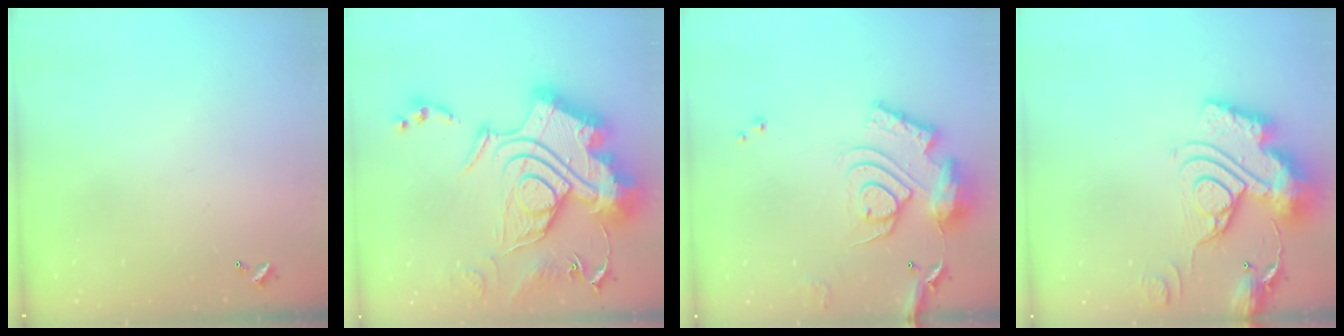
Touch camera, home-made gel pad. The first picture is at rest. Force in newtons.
{"total": 1.1, "press": 1.1, "slide": 0.0}
{"total": 15.8, "press": 15.8, "slide": 1.0}
{"total": 21.4, "press": 21.3, "slide": 2.0}